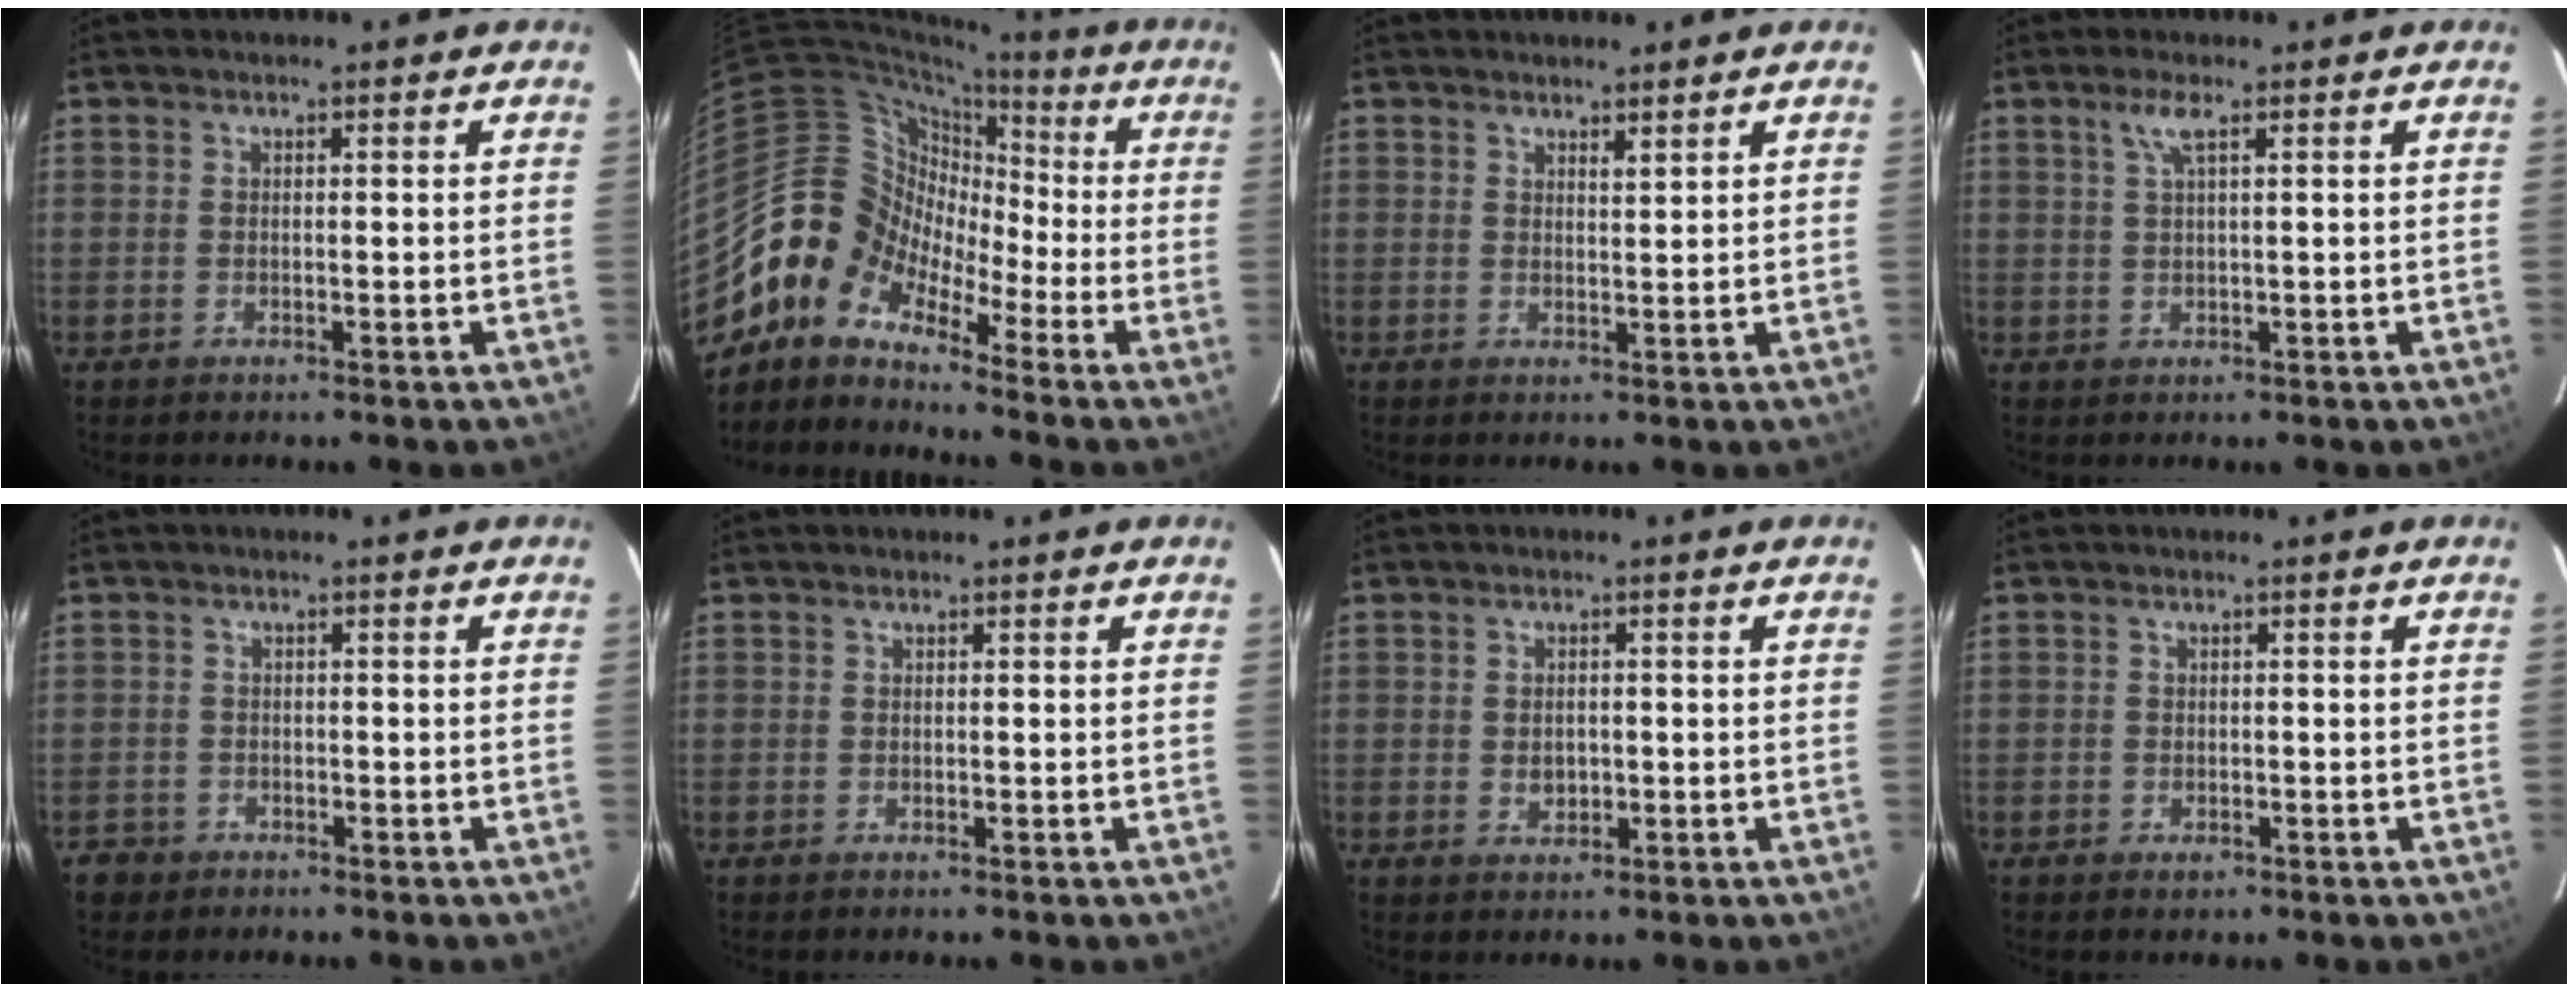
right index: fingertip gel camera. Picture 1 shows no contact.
{"total": 9.8, "force": [-6.8, 6.5, 2.8], "torque": [-0.052, 0.038, -0.167]}
{"total": 1.4, "force": [1.3, 0.0, 0.6], "torque": [-0.010, -0.005, 0.021]}
{"total": 2.5, "force": [1.3, -0.1, 2.2], "torque": [-0.045, 0.002, 0.028]}
{"total": 3.4, "force": [-1.7, 2.9, 0.3], "torque": [-0.018, 0.012, -0.026]}
{"total": 0.0}
{"total": 2.6, "force": [-0.4, 2.1, 1.5], "torque": [-0.023, 0.000, -0.004]}
{"total": 1.7, "force": [-0.9, 1.4, 0.6], "torque": [-0.011, -0.001, -0.011]}